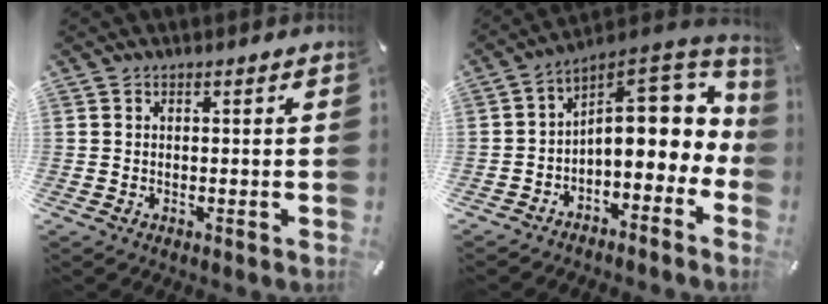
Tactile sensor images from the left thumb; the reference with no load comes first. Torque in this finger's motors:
{"motor_torque": [0.03, 1.29, 1.09, 0.91, 0.31]}